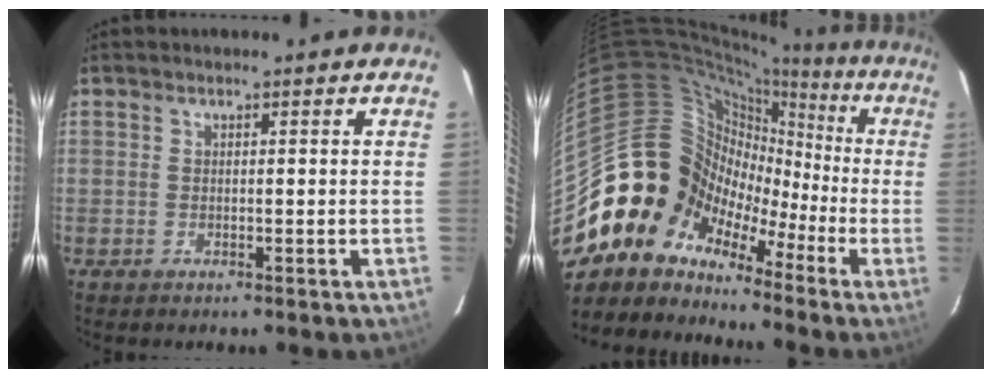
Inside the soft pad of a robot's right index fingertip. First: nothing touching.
{"total": 14.2, "force": [-5.0, 12.7, 4.0], "torque": [-0.081, 0.022, -0.106]}